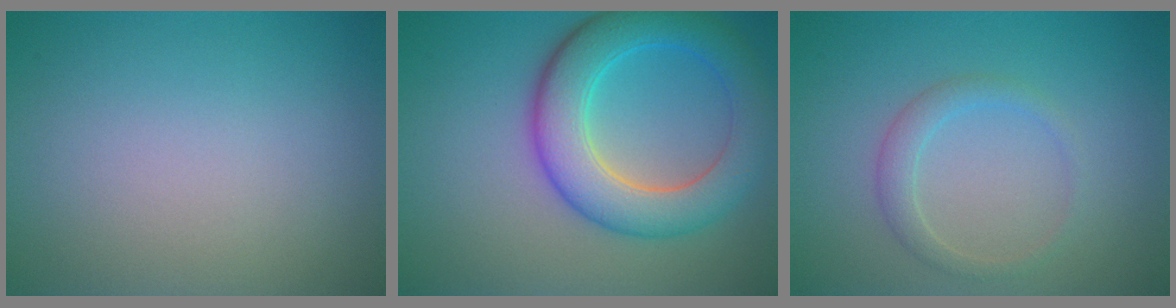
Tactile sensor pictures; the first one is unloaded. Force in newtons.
{"total": 7.3, "press": 7.3, "slide": 0.2}
{"total": 1.8, "press": 1.8, "slide": 0.0}